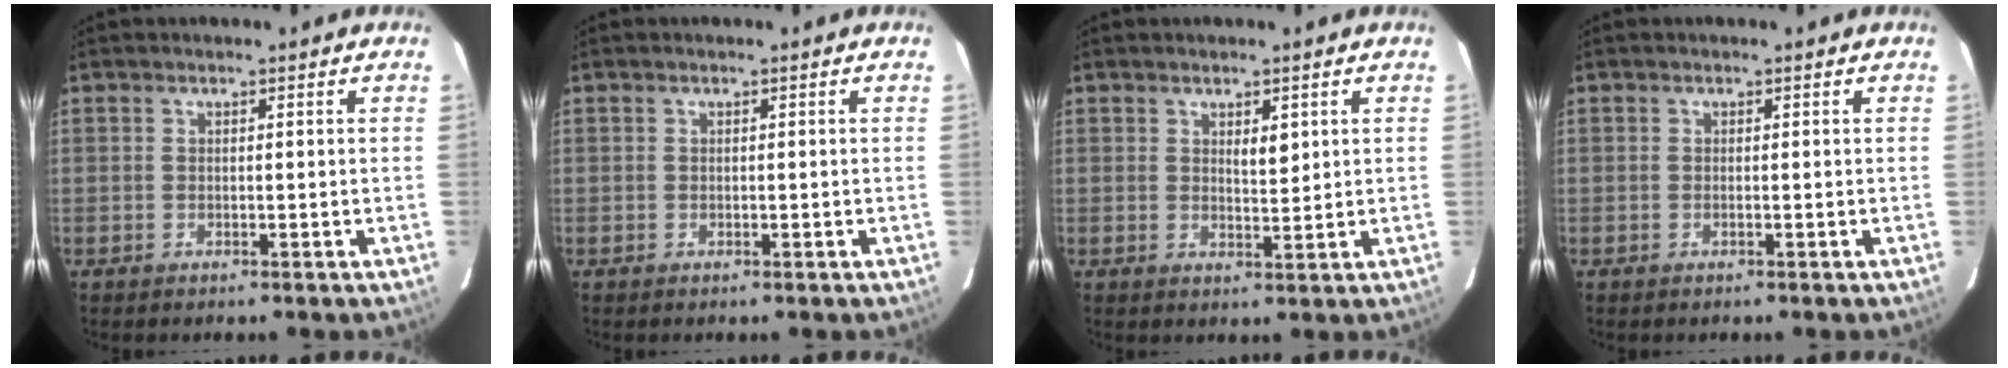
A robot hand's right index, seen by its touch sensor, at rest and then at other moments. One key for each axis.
{"total": 0.0}
{"total": 2.5, "fx": 1.1, "fy": 0.8, "fz": 2.1, "tx": -0.035, "ty": -0.003, "tz": 0.021}
{"total": 0.0}